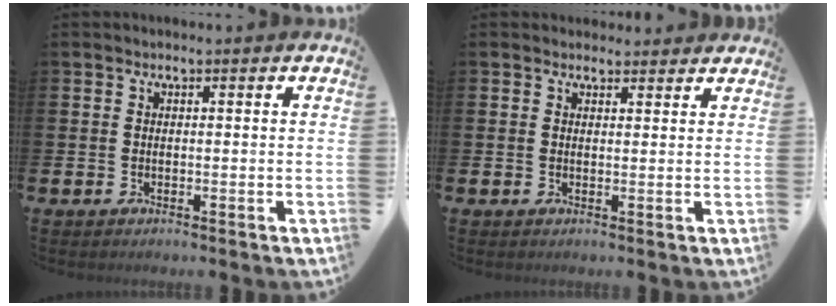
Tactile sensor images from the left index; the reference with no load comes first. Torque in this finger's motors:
{"motor_torque": [1.01, -1.13, 0.14, 0.05]}